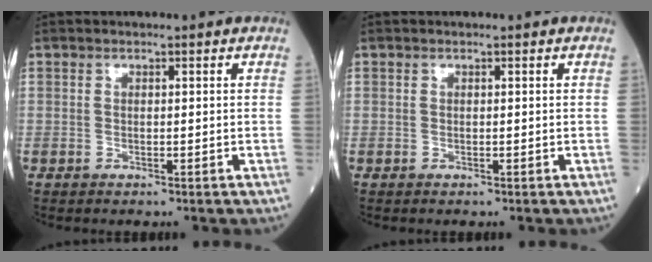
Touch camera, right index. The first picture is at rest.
{"total": 0.0}